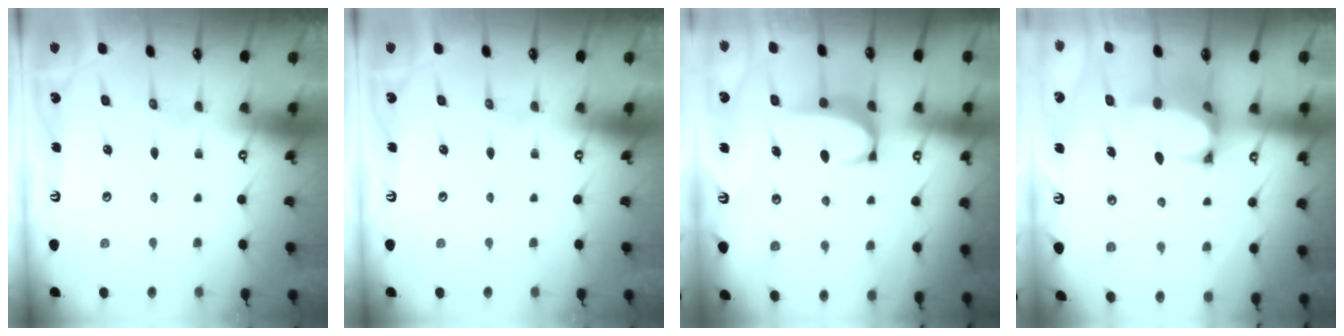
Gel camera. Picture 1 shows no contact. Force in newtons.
{"total": 0.0}
{"total": 3.3, "press": 3.3, "slide": 0.3}
{"total": 2.6, "press": 2.4, "slide": 1.1}